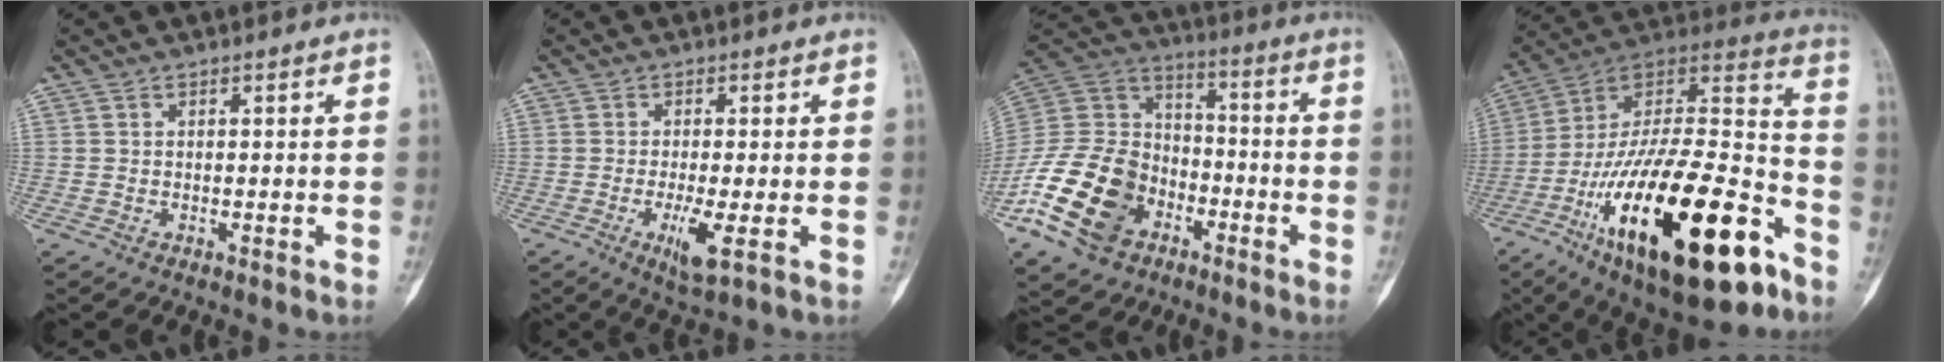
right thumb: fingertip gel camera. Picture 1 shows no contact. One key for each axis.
{"total": 4.9, "fx": -1.4, "fy": 0.9, "fz": 4.6, "tx": -0.093, "ty": -0.013, "tz": -0.025}
{"total": 20.2, "fx": -9.7, "fy": 14.0, "fz": 10.8, "tx": -0.199, "ty": 0.068, "tz": -0.183}
{"total": 35.5, "fx": -16.8, "fy": 13.2, "fz": 28.3, "tx": -0.469, "ty": 0.061, "tz": -0.271}